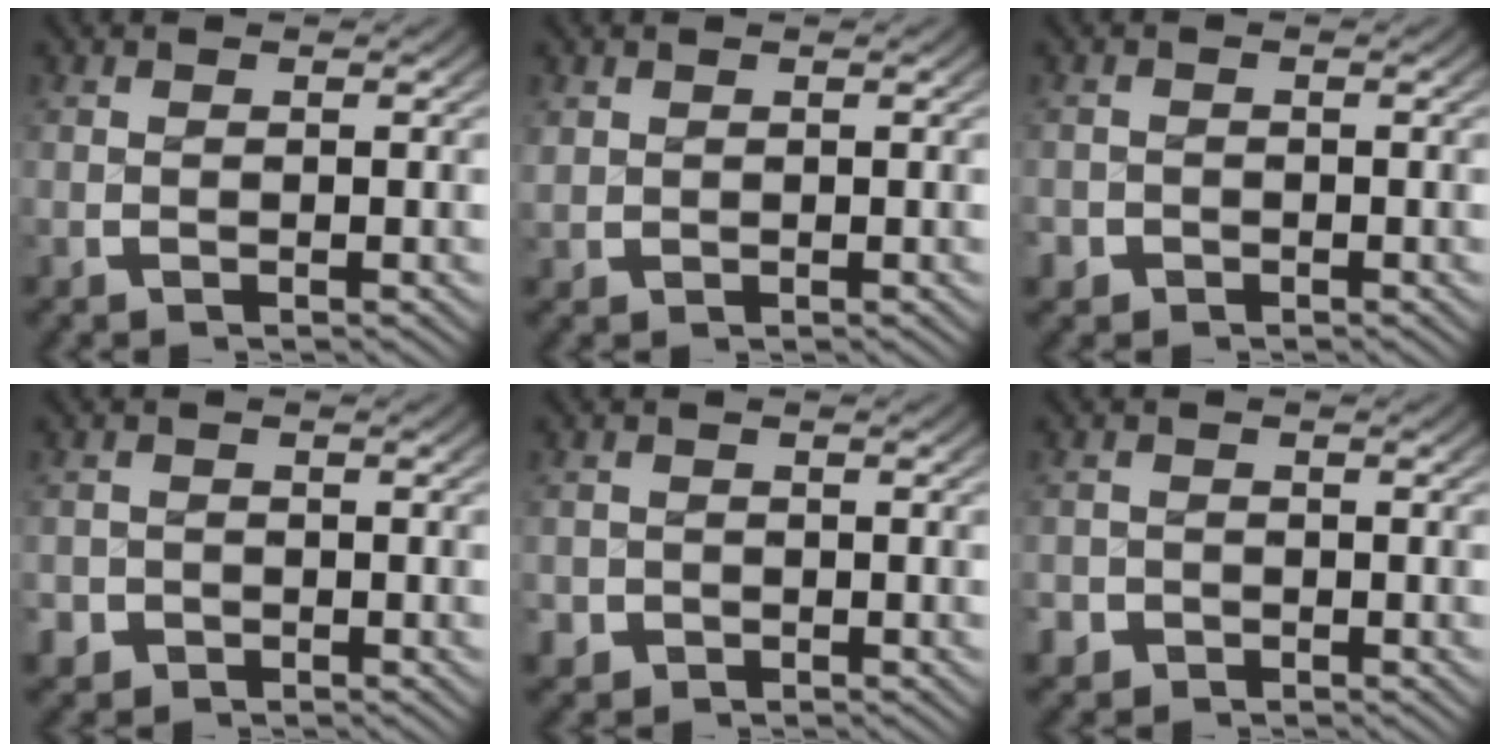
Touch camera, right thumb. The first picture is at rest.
{"total": 0.7, "force": [0.5, 0.5, -0.3], "torque": [0.006, -0.001, 0.015]}
{"total": 1.8, "force": [-1.3, 1.2, -0.4], "torque": [0.003, -0.014, -0.021]}
{"total": 2.8, "force": [-2.0, 1.9, -0.2], "torque": [-0.004, -0.022, -0.029]}
{"total": 2.5, "force": [-1.6, 1.9, -0.1], "torque": [-0.008, -0.021, -0.021]}
{"total": 2.4, "force": [-1.8, 1.5, -0.4], "torque": [-0.001, -0.019, -0.028]}